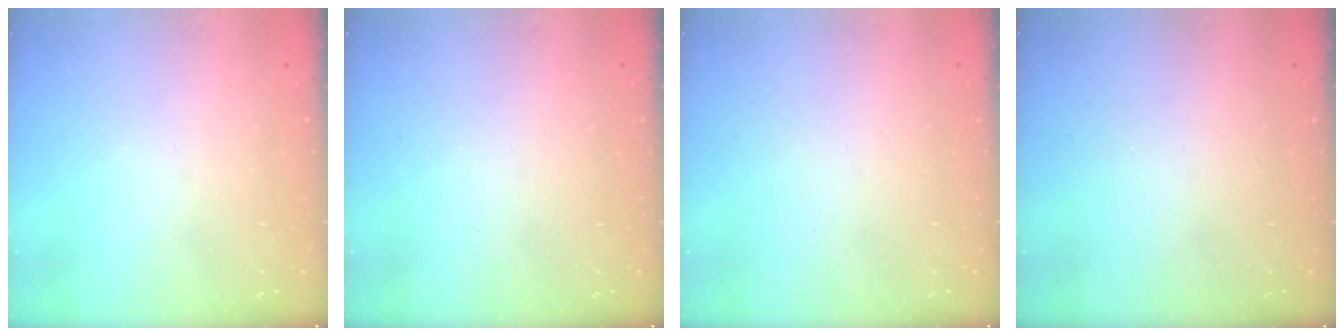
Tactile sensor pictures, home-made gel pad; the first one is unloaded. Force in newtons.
{"total": 0.0}
{"total": 1.6, "press": 1.6, "slide": 0.1}
{"total": 2.8, "press": 2.8, "slide": 0.4}